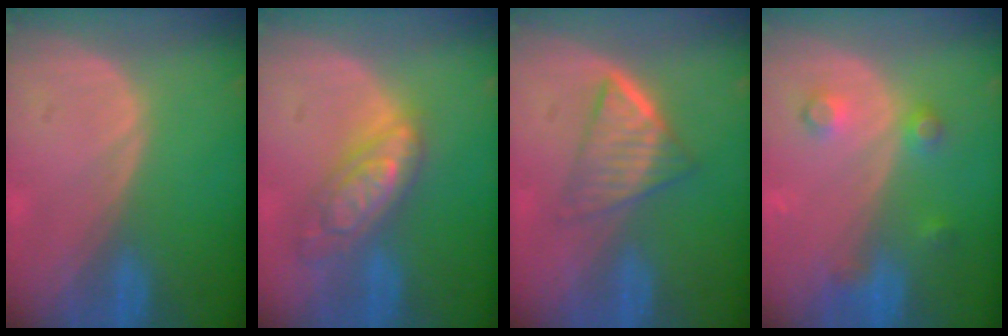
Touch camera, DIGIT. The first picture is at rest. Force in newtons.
{"total": 7.5, "press": 7.5, "slide": 0.5}
{"total": 6.6, "press": 5.5, "slide": 3.6}
{"total": 4.0, "press": 3.6, "slide": 1.8}